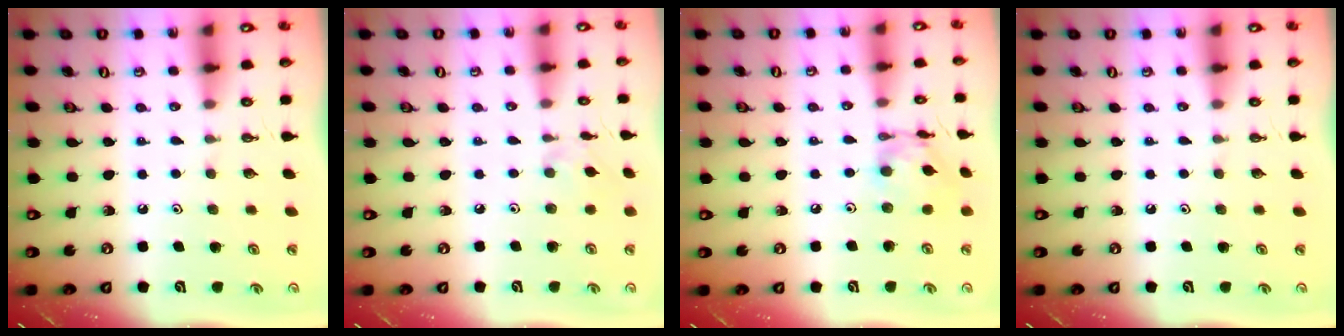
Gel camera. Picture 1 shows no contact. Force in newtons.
{"total": 1.9, "press": 1.9, "slide": 0.5}
{"total": 11.4, "press": 11.4, "slide": 0.9}
{"total": 0.0}